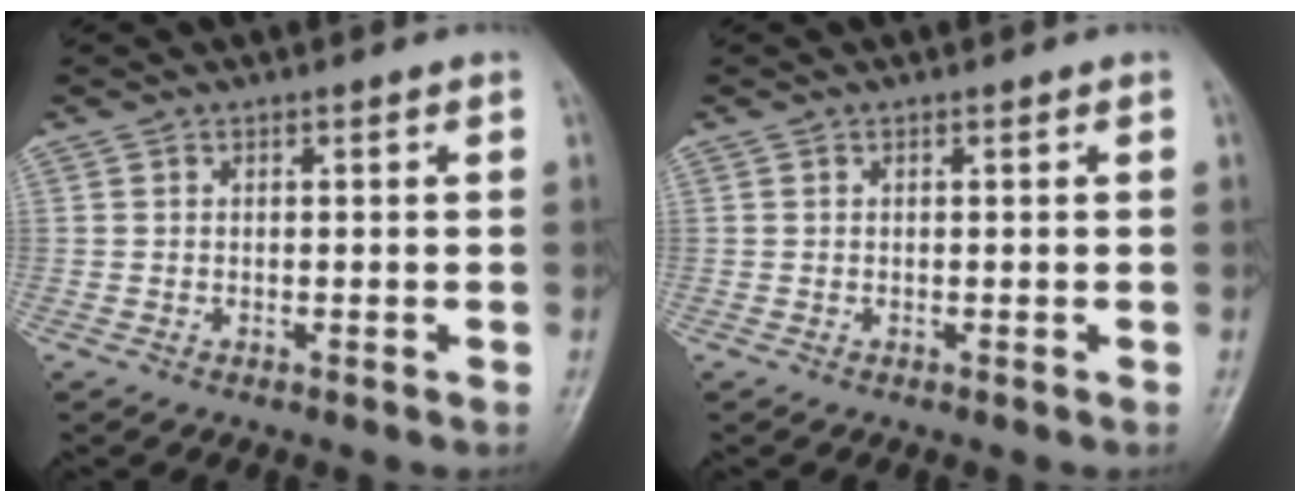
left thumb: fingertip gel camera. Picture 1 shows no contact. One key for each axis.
{"total": 0.0}